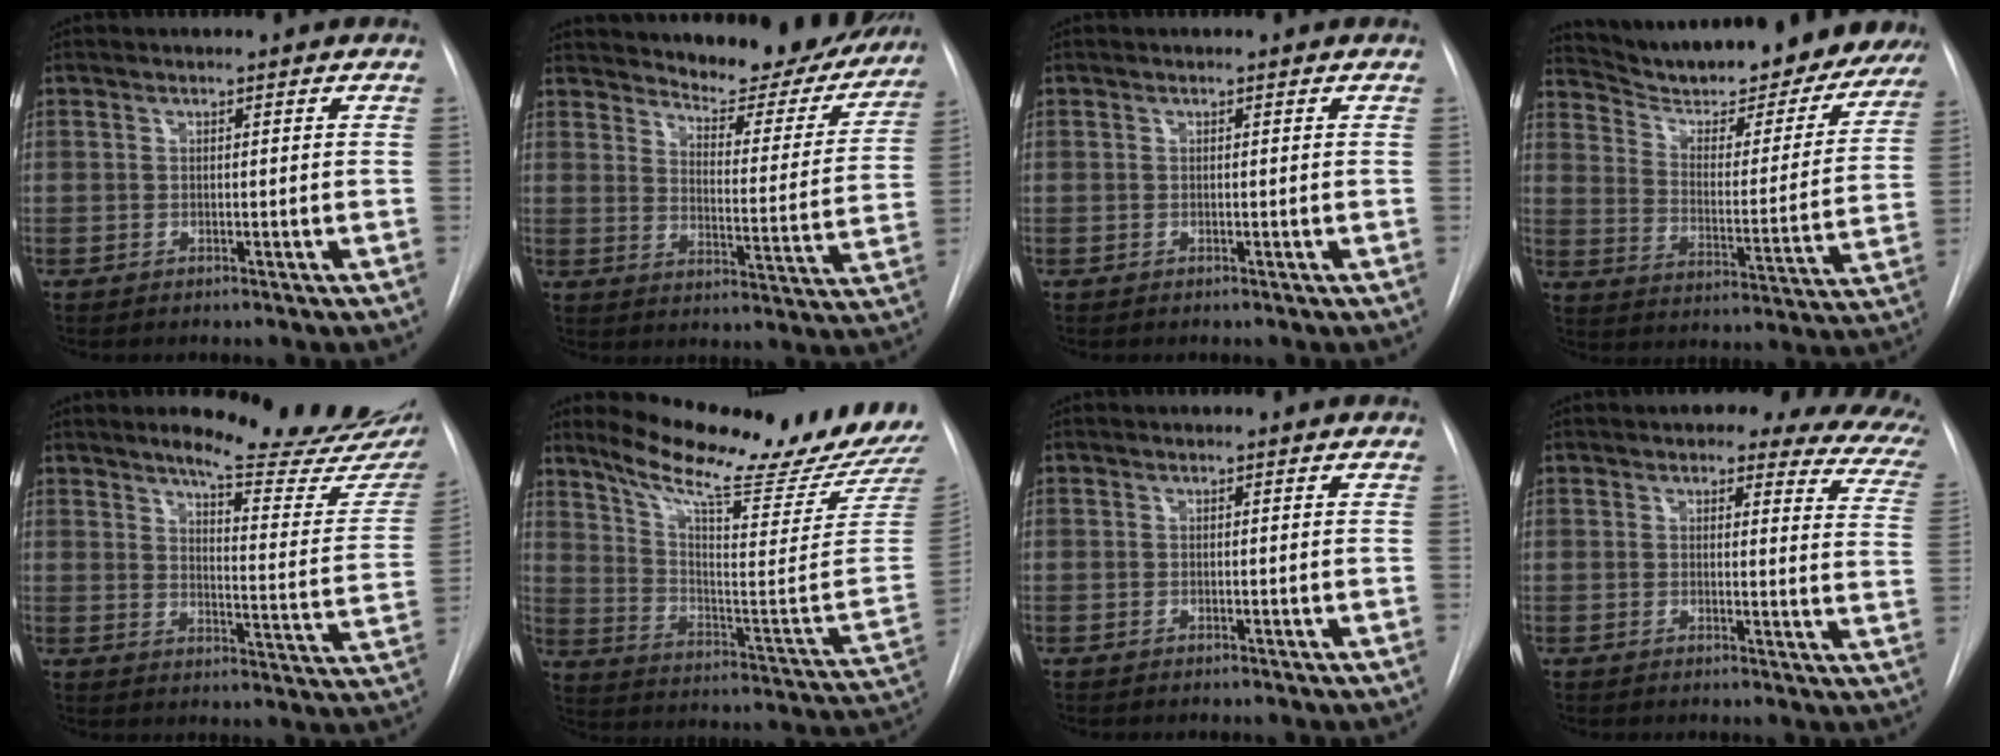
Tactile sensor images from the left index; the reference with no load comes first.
{"total": 20.7, "force": [18.9, 5.3, 6.4], "torque": [-0.079, -0.049, 0.233]}
{"total": 0.0}
{"total": 27.6, "force": [24.9, 5.8, 10.4], "torque": [-0.163, -0.050, 0.327]}
{"total": 19.8, "force": [16.9, 2.4, 10.0], "torque": [-0.126, -0.074, 0.199]}
{"total": 23.2, "force": [20.7, 0.0, 10.6], "torque": [-0.171, -0.098, 0.292]}
{"total": 0.0}
{"total": 14.5, "force": [11.1, 4.6, 8.2], "torque": [-0.069, -0.009, 0.099]}